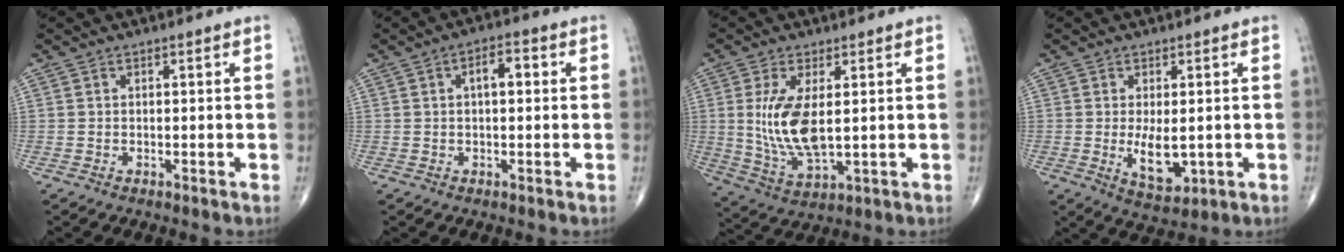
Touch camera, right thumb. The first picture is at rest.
{"total": 4.2, "force": [0.7, 1.9, 3.6], "torque": [-0.052, 0.010, 0.007]}
{"total": 11.1, "force": [1.3, 4.6, 10.0], "torque": [-0.207, -0.020, 0.037]}
{"total": 6.4, "force": [-0.5, 3.0, 5.7], "torque": [-0.087, -0.017, 0.005]}